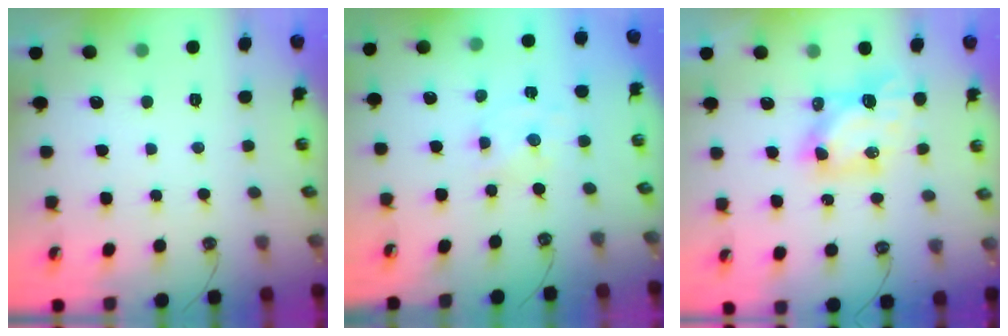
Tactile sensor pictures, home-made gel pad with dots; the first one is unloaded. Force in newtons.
{"total": 0.9, "press": 0.8, "slide": 0.1}
{"total": 6.9, "press": 6.9, "slide": 0.6}